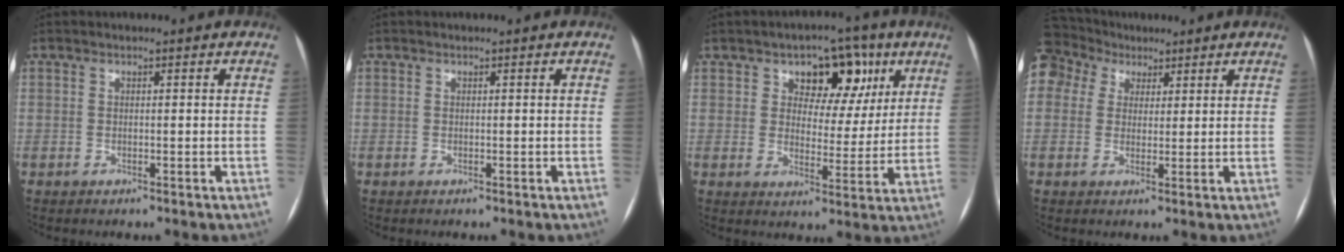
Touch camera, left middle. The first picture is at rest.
{"total": 0.0}
{"total": 9.5, "force": [4.7, 6.0, 5.7], "torque": [-0.059, 0.023, 0.066]}
{"total": 7.8, "force": [4.8, 6.0, 1.4], "torque": [-0.046, 0.044, 0.098]}